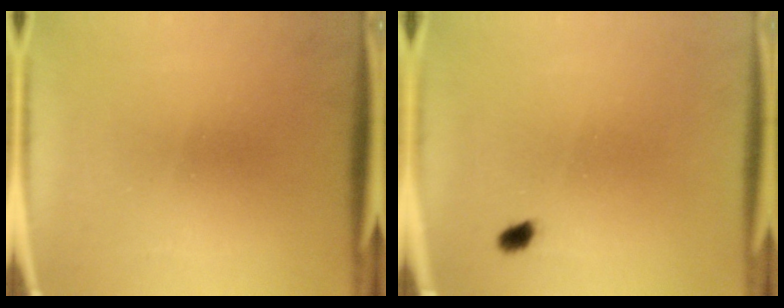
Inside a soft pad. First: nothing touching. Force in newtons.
{"total": 1.4}